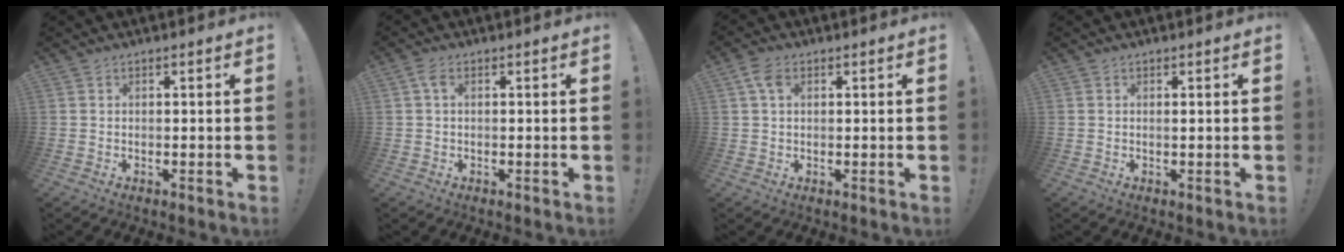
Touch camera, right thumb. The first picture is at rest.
{"total": 2.3, "force": [0.4, 1.1, 2.0], "torque": [-0.044, 0.005, 0.009]}
{"total": 4.1, "force": [1.3, 2.5, 3.0], "torque": [-0.064, 0.009, 0.028]}
{"total": 0.5, "force": [0.1, -0.2, 0.5], "torque": [-0.002, -0.003, -0.001]}